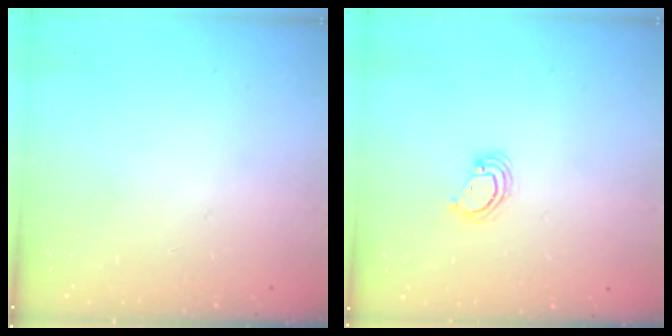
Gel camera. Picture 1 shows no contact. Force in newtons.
{"total": 3.7, "press": 3.7, "slide": 0.4}